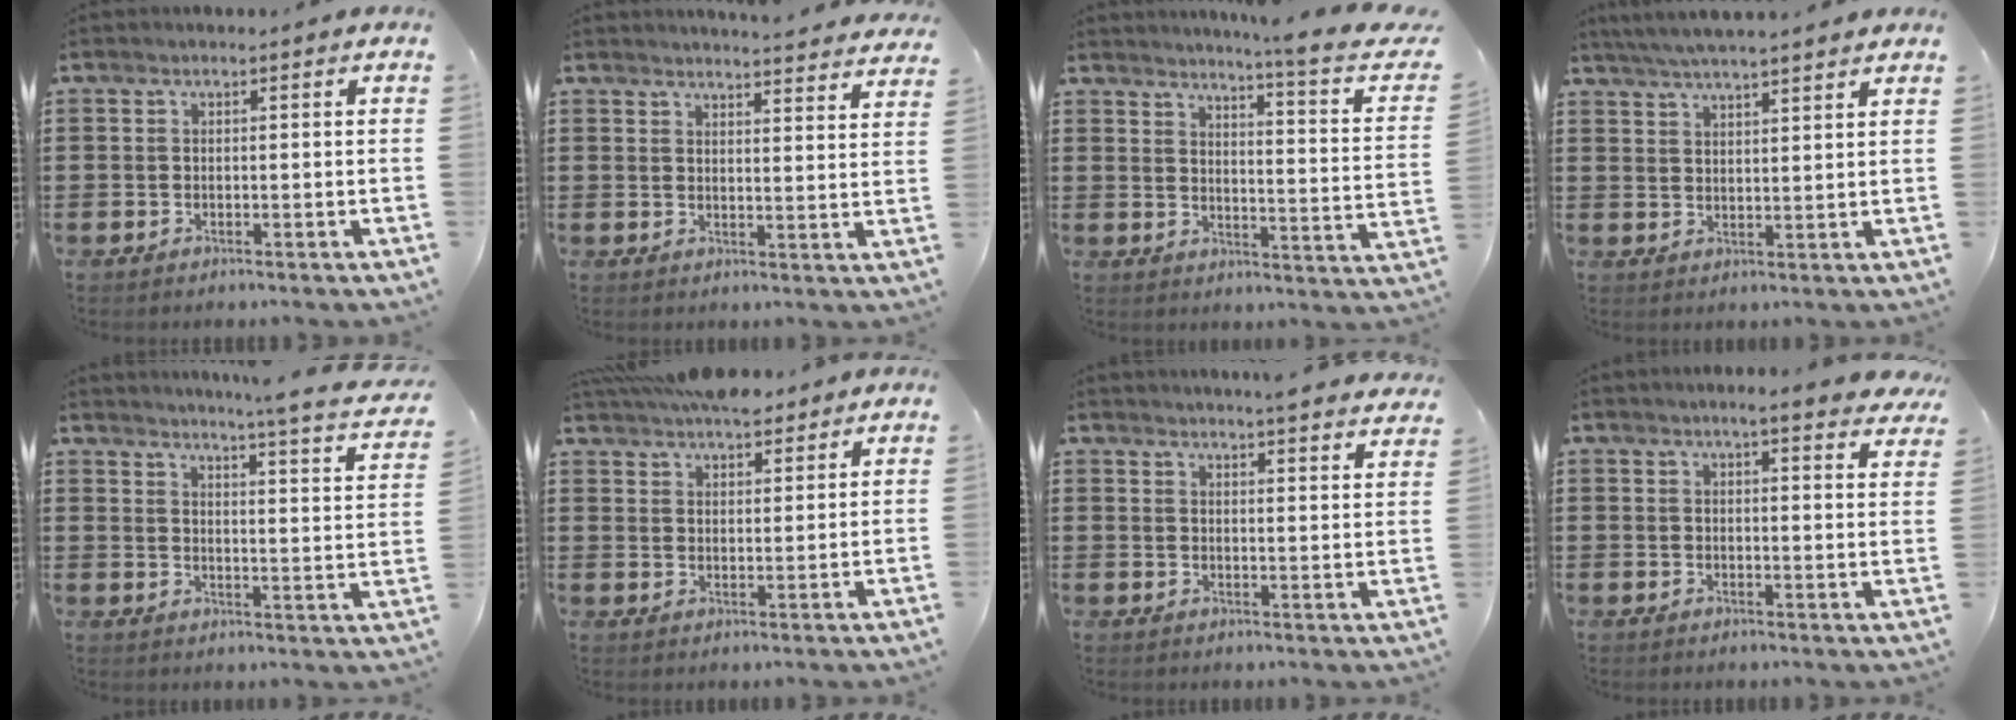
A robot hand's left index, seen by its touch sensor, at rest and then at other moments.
{"total": 3.7, "force": [3.7, -0.5, 0.2], "torque": [-0.009, -0.027, 0.064]}
{"total": 5.7, "force": [4.5, -1.0, 3.3], "torque": [-0.069, -0.043, 0.064]}
{"total": 4.4, "force": [4.1, -0.2, 1.6], "torque": [-0.042, -0.013, 0.073]}
{"total": 4.4, "force": [3.9, -1.0, 1.7], "torque": [-0.045, -0.037, 0.058]}
{"total": 6.1, "force": [5.6, 1.7, 1.9], "torque": [-0.044, -0.010, 0.106]}
{"total": 3.8, "force": [3.7, -0.7, 0.3], "torque": [-0.011, -0.023, 0.065]}
{"total": 3.9, "force": [3.4, -0.3, 1.9], "torque": [-0.039, -0.011, 0.060]}